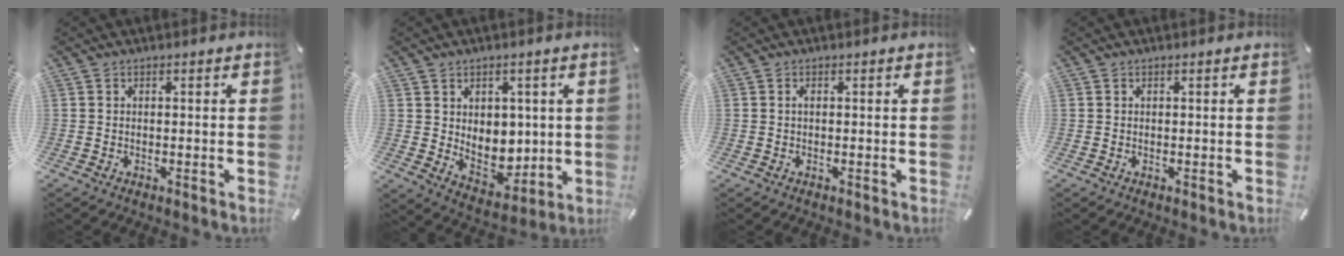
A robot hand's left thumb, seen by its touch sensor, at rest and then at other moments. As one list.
[{"total": 7.1, "force": [2.1, 6.0, 3.1], "torque": [-0.033, -0.026, 0.043]}, {"total": 0.8, "force": [0.0, 0.3, 0.8], "torque": [-0.015, 0.002, -0.001]}, {"total": 0.0}]